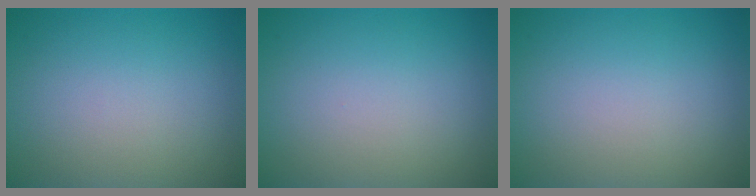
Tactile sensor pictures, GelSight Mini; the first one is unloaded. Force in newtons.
{"total": 0.0}
{"total": 0.0}